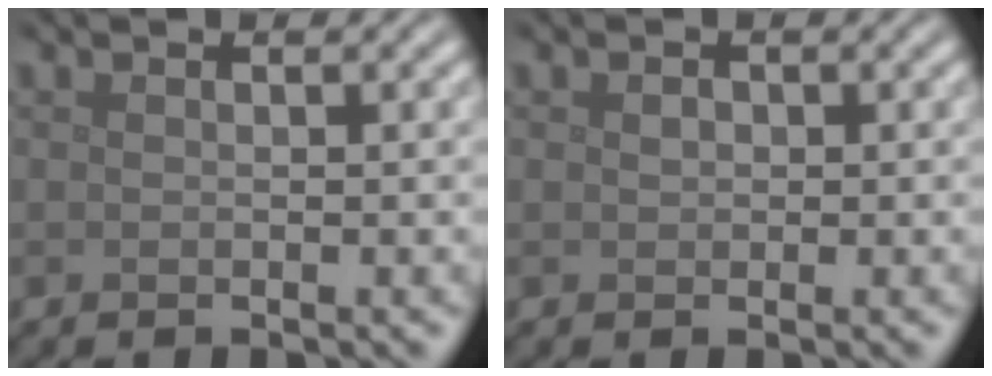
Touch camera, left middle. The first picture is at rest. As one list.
[{"total": 0.6, "force": [0.1, 0.5, 0.3], "torque": [-0.005, -0.001, 0.000]}]